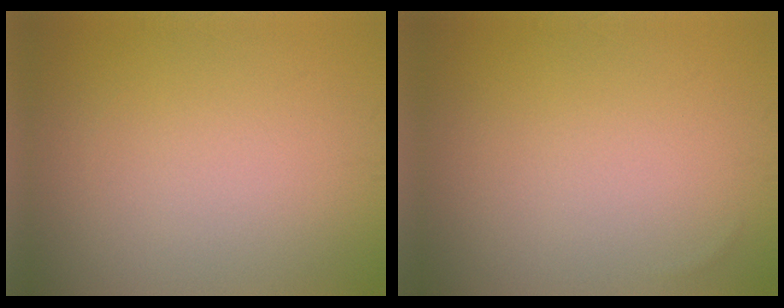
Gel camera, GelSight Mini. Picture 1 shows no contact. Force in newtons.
{"total": 0.0}